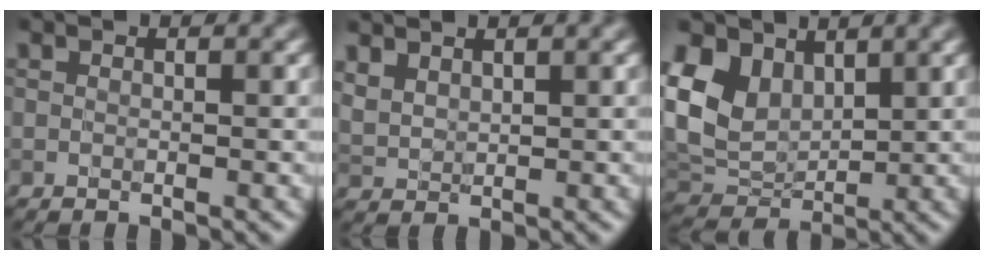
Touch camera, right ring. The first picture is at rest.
{"total": 1.2, "force": [1.2, 0.2, -0.1], "torque": [-0.008, 0.009, 0.045]}
{"total": 6.3, "force": [2.4, 4.7, 3.3], "torque": [-0.089, 0.009, 0.058]}